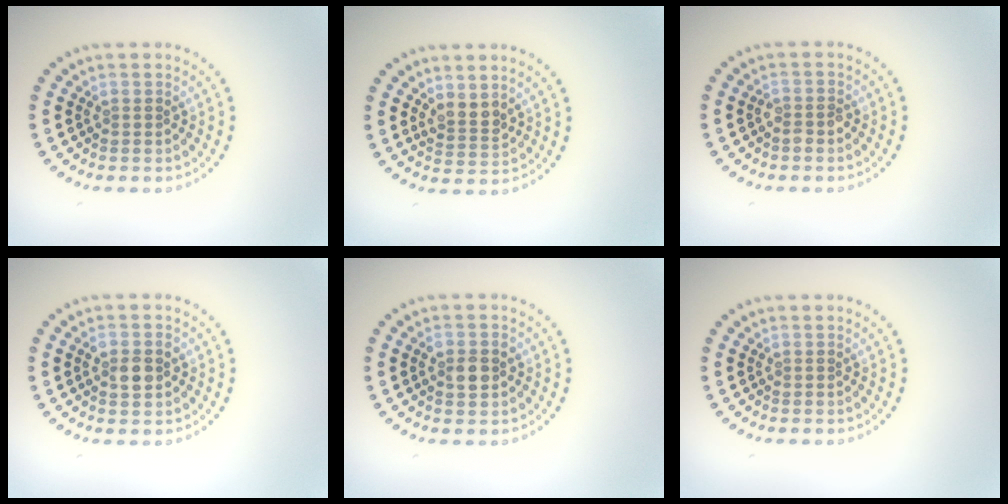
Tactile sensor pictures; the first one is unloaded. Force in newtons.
{"total": 1.9, "press": 1.6, "slide": 1.0}
{"total": 1.1, "press": 1.0, "slide": 0.4}
{"total": 2.4, "press": 2.4, "slide": 0.4}
{"total": 2.6, "press": 2.5, "slide": 0.3}
{"total": 0.0}